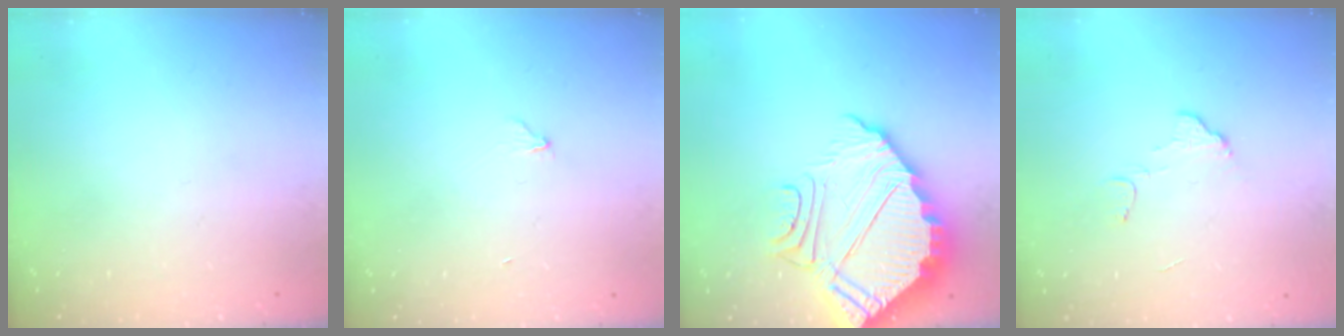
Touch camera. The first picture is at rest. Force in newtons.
{"total": 4.8, "press": 4.8, "slide": 0.3}
{"total": 12.7, "press": 12.7, "slide": 0.8}
{"total": 4.8, "press": 4.8, "slide": 0.3}